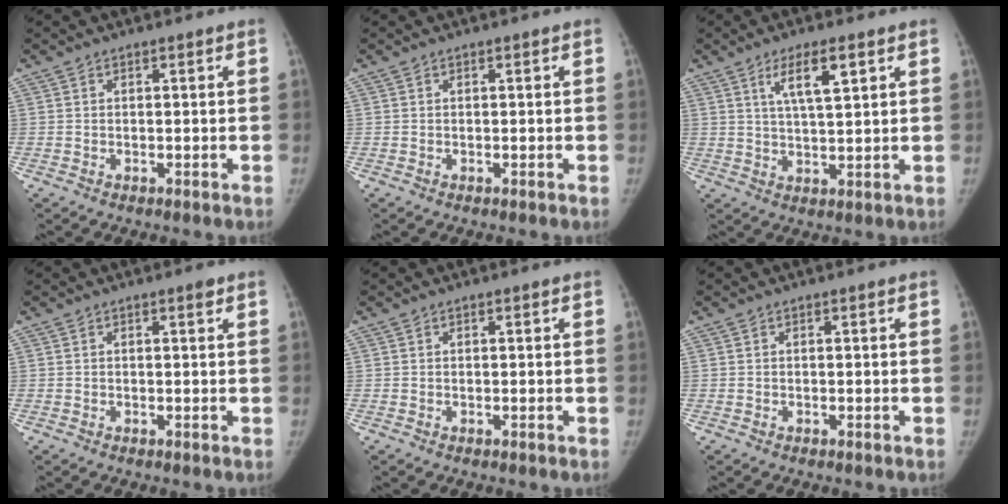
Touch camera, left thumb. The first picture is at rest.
{"total": 0.0}
{"total": 6.9, "force": [3.4, 1.7, 5.8], "torque": [-0.096, -0.018, 0.062]}
{"total": 0.9, "force": [0.6, 0.2, 0.6], "torque": [-0.010, -0.002, 0.008]}
{"total": 0.0}
{"total": 0.0}